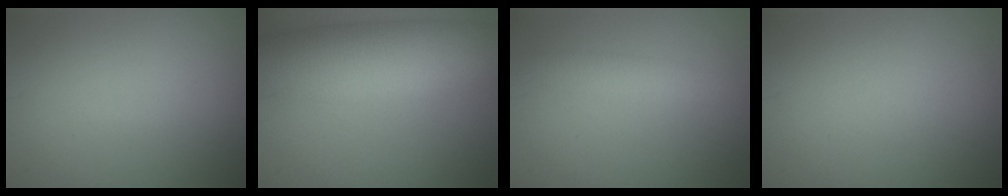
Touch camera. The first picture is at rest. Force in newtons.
{"total": 10.8, "press": 10.7, "slide": 0.5}
{"total": 2.5, "press": 2.5, "slide": 0.1}
{"total": 0.0}